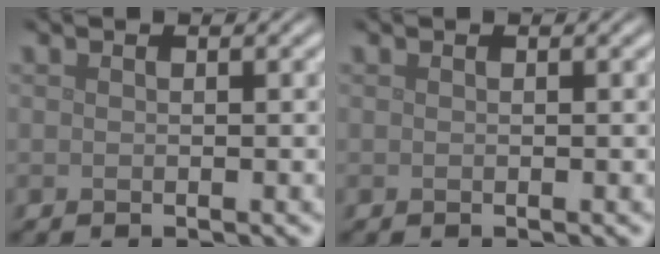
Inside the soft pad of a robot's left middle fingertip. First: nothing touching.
{"total": 0.0}